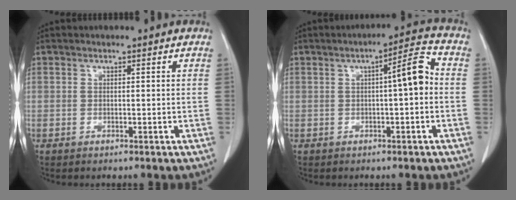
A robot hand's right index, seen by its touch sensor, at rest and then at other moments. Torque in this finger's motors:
{"motor_torque": [0.30, 0.10, 0.16, 0.03]}